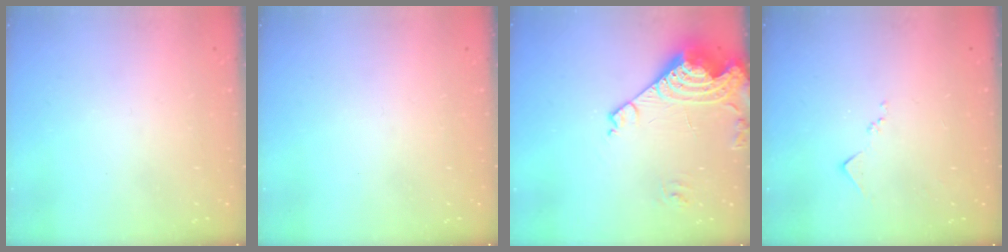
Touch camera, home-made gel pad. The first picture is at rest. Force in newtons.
{"total": 0.0}
{"total": 15.5, "press": 15.4, "slide": 1.8}
{"total": 5.7, "press": 5.7, "slide": 0.7}